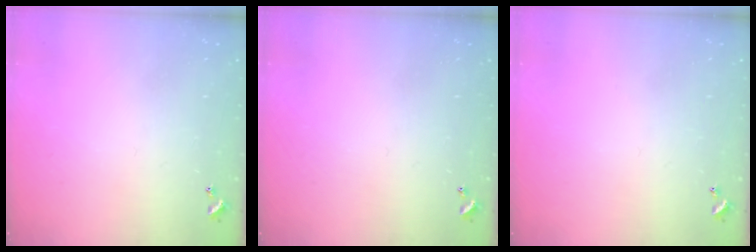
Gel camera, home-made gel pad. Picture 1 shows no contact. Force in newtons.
{"total": 0.0}
{"total": 0.0}